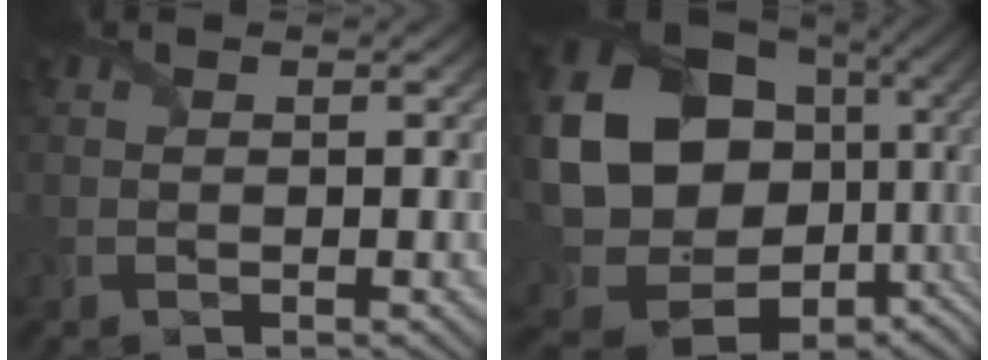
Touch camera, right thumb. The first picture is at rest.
{"total": 21.1, "force": [1.8, 17.1, 12.3], "torque": [-0.289, -0.038, 0.075]}